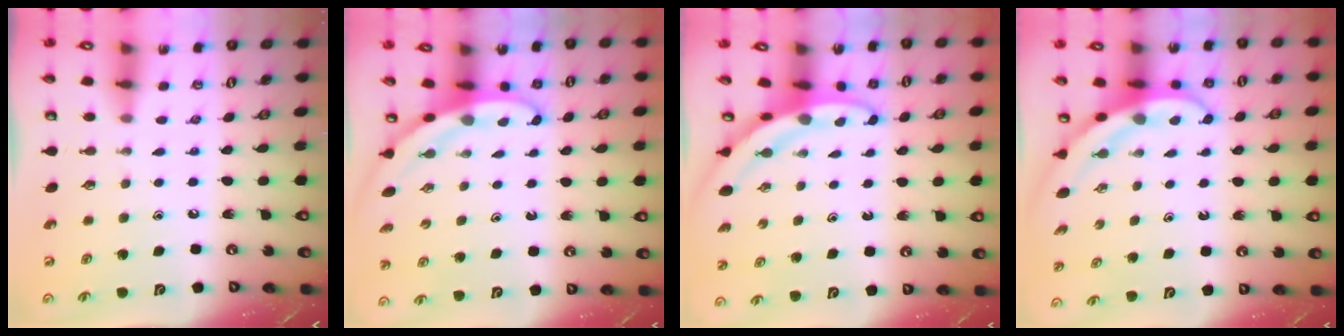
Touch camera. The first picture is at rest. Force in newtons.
{"total": 3.4, "press": 3.4, "slide": 0.2}
{"total": 3.2, "press": 3.2, "slide": 0.3}
{"total": 4.0, "press": 4.0, "slide": 0.4}